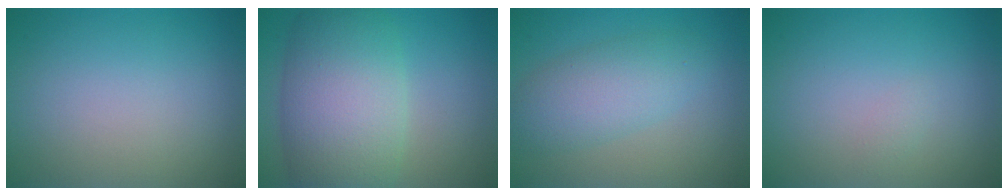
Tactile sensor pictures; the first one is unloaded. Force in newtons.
{"total": 9.8, "press": 9.8, "slide": 0.3}
{"total": 4.4, "press": 4.4, "slide": 0.1}
{"total": 0.5, "press": 0.5, "slide": 0.0}